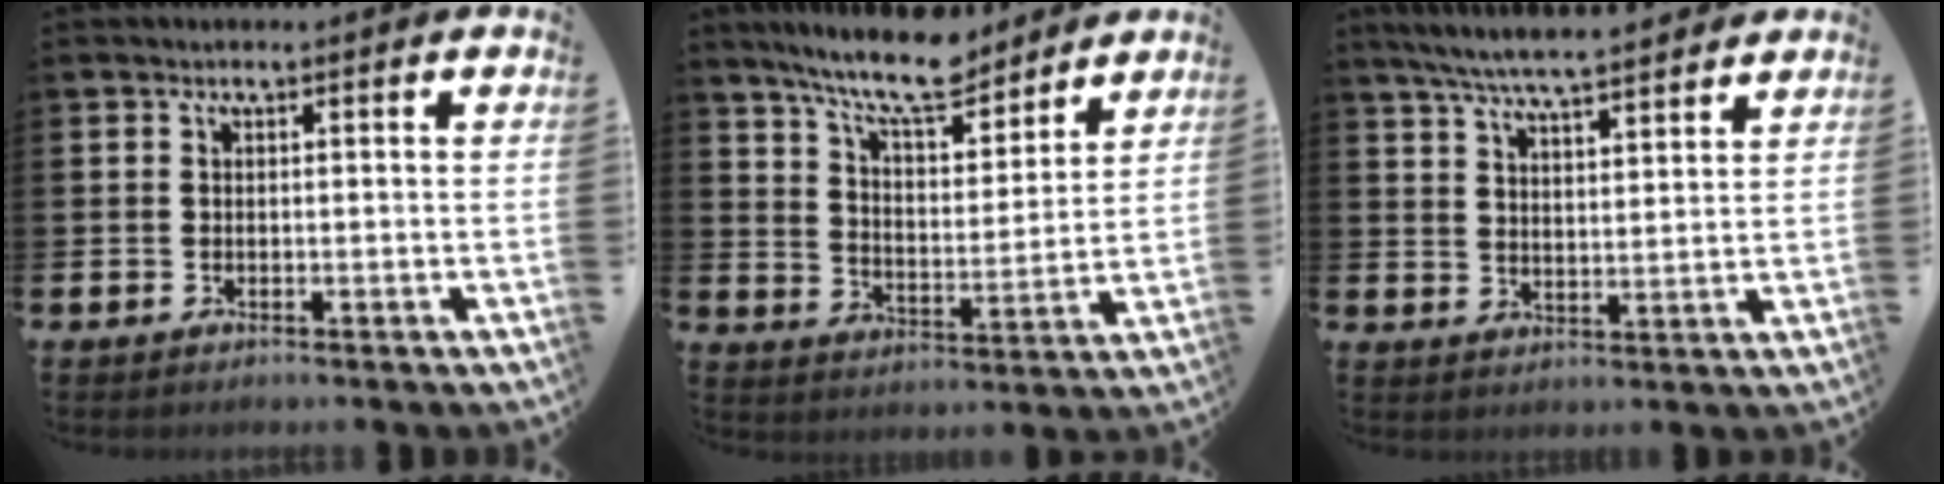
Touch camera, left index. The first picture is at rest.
{"total": 10.3, "force": [9.3, 2.0, 4.0], "torque": [-0.096, -0.051, 0.165]}
{"total": 6.7, "force": [6.4, 0.4, 1.9], "torque": [-0.060, -0.030, 0.114]}